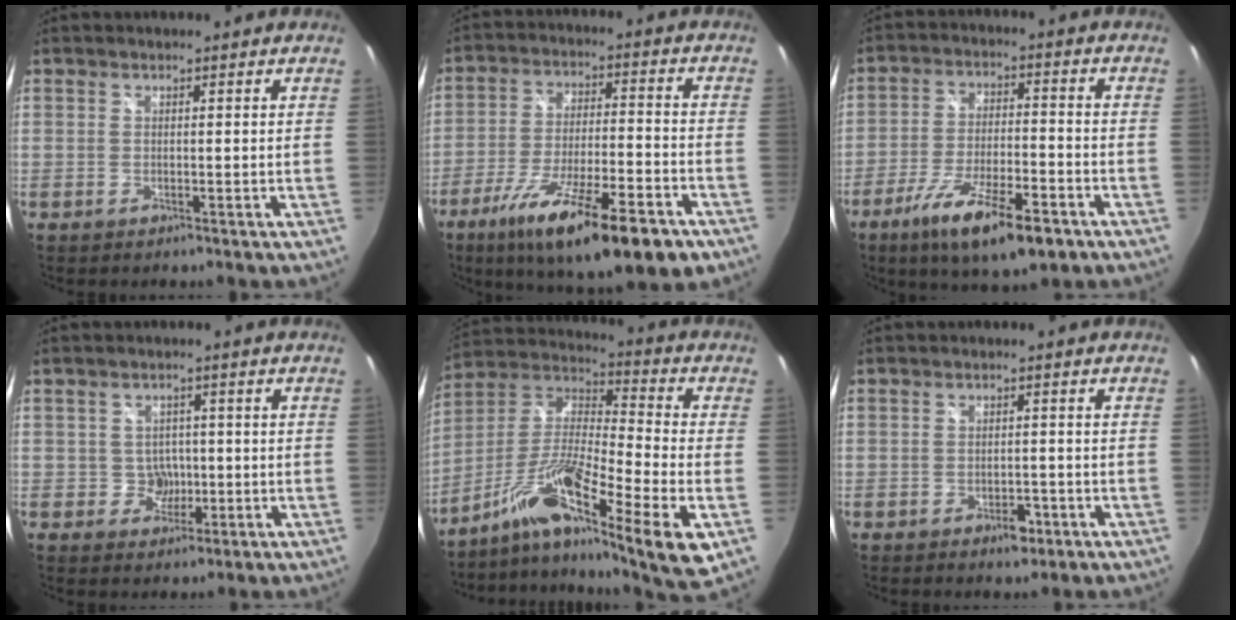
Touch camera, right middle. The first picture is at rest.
{"total": 20.2, "force": [-12.2, 4.4, 15.5], "torque": [-0.268, -0.050, -0.193]}
{"total": 14.3, "force": [-8.7, 3.5, 10.8], "torque": [-0.212, -0.036, -0.149]}
{"total": 4.3, "force": [-0.9, 4.2, 0.5], "torque": [-0.015, 0.014, -0.005]}
{"total": 19.3, "force": [-8.4, 2.6, 17.2], "torque": [-0.298, -0.033, -0.162]}
{"total": 3.0, "force": [-1.7, 1.8, 1.7], "torque": [-0.031, -0.001, -0.020]}